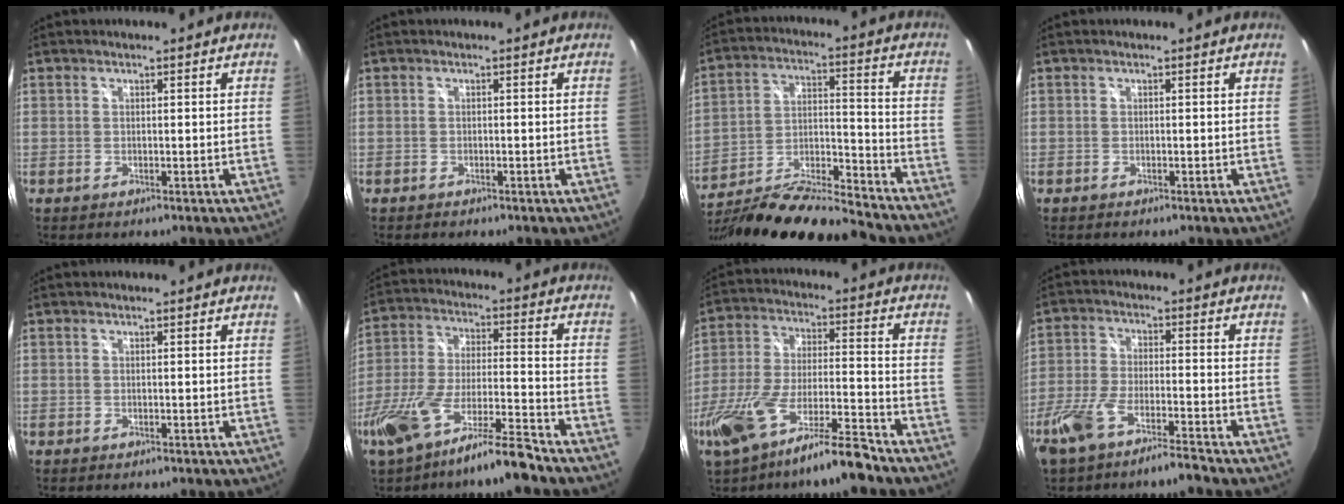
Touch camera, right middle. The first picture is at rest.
{"total": 1.3, "force": [-1.1, 0.6, 0.3], "torque": [-0.010, -0.004, -0.017]}
{"total": 21.6, "force": [-18.6, 1.8, 10.8], "torque": [-0.195, -0.035, -0.313]}
{"total": 0.6, "force": [-0.5, 0.2, 0.1], "torque": [-0.003, -0.003, -0.010]}
{"total": 0.0}
{"total": 14.4, "force": [-10.8, 1.4, 9.3], "torque": [-0.191, -0.022, -0.189]}
{"total": 16.0, "force": [-11.7, 2.2, 10.6], "torque": [-0.218, -0.028, -0.202]}
{"total": 8.8, "force": [-6.8, 1.4, 5.5], "torque": [-0.130, -0.010, -0.127]}